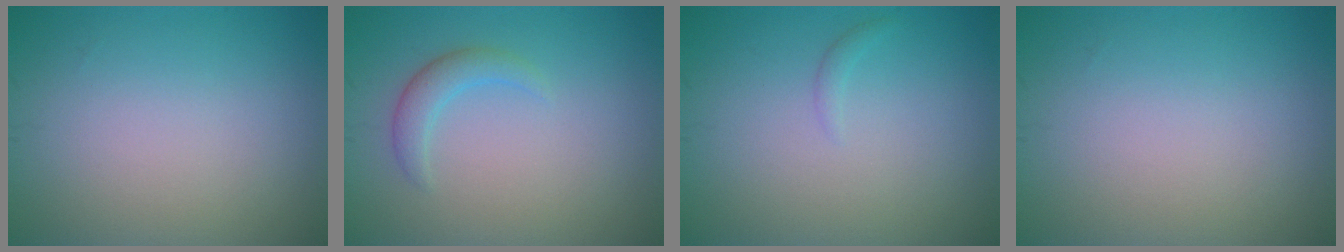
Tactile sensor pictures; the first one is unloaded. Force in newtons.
{"total": 1.9, "press": 1.9, "slide": 0.1}
{"total": 0.6, "press": 0.6, "slide": 0.1}
{"total": 0.0}